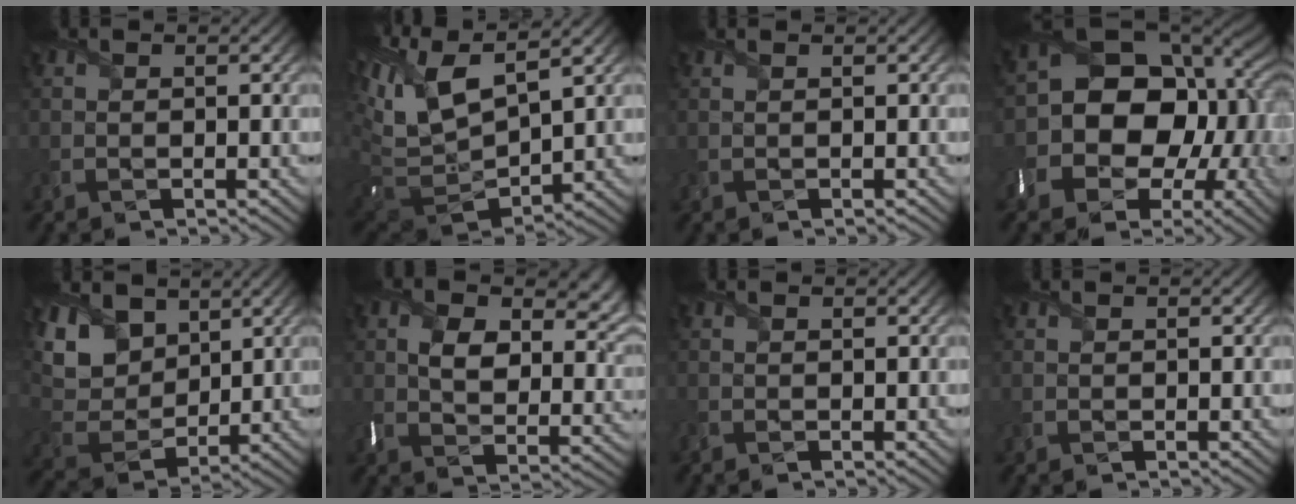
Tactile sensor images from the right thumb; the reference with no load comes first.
{"total": 13.8, "force": [4.8, 6.2, 11.4], "torque": [-0.267, 0.001, 0.100]}
{"total": 0.6, "force": [0.1, 0.0, 0.6], "torque": [-0.014, 0.002, 0.000]}
{"total": 18.6, "force": [-2.1, 15.0, 10.7], "torque": [-0.177, -0.043, -0.041]}
{"total": 10.7, "force": [5.5, 7.1, 5.7], "torque": [-0.183, 0.012, 0.102]}
{"total": 9.7, "force": [3.4, 6.0, 6.8], "torque": [-0.117, -0.015, 0.059]}
{"total": 0.6, "force": [-0.3, 0.0, 0.5], "torque": [-0.013, -0.005, -0.007]}
{"total": 0.0}